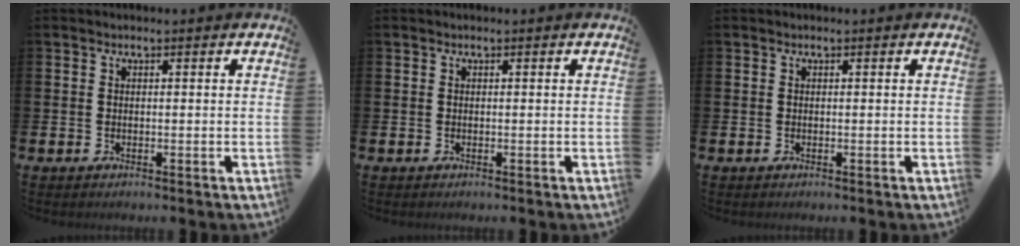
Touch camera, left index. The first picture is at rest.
{"total": 0.0}
{"total": 0.0}